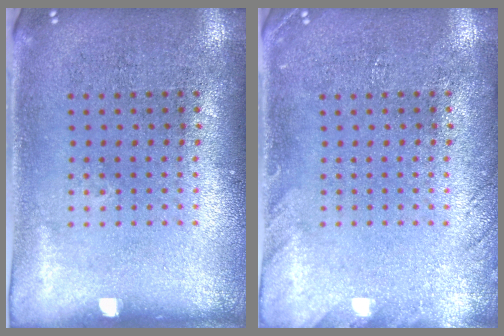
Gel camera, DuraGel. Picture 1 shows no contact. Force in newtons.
{"total": 1.4, "press": 1.4, "slide": 0.1}